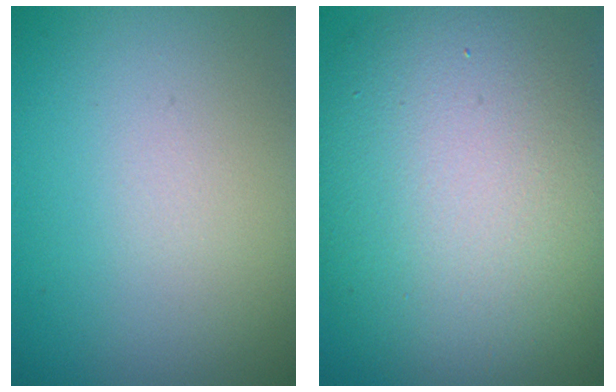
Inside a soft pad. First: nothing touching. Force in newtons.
{"total": 11.6, "press": 11.6, "slide": 0.6}